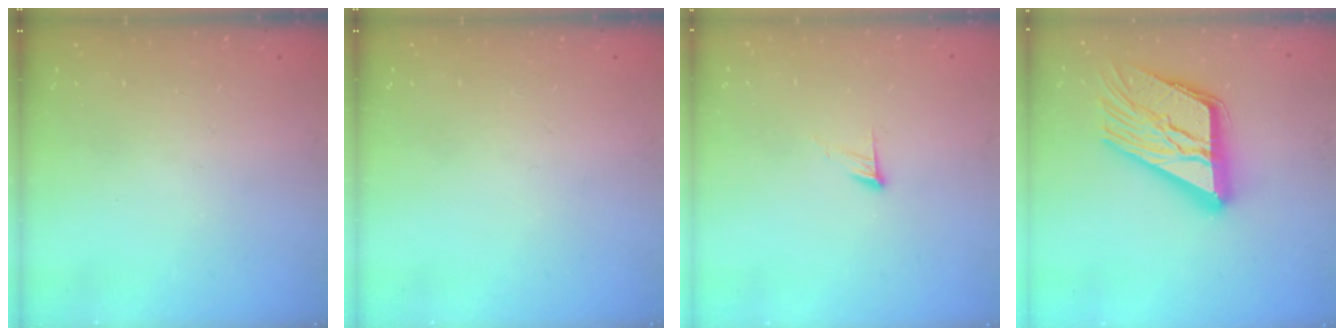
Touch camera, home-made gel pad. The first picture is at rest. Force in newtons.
{"total": 0.0}
{"total": 4.5, "press": 4.5, "slide": 0.4}
{"total": 22.9, "press": 22.8, "slide": 2.3}